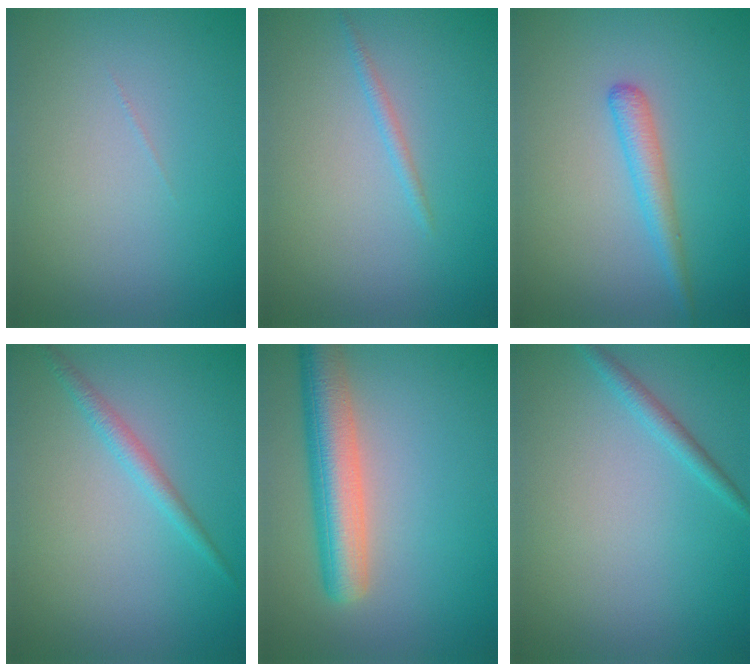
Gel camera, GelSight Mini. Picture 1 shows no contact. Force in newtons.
{"total": 0.5, "press": 0.5, "slide": 0.1}
{"total": 2.2, "press": 2.2, "slide": 0.1}
{"total": 1.6, "press": 1.6, "slide": 0.1}
{"total": 6.2, "press": 6.1, "slide": 0.4}
{"total": 1.4, "press": 1.4, "slide": 0.1}